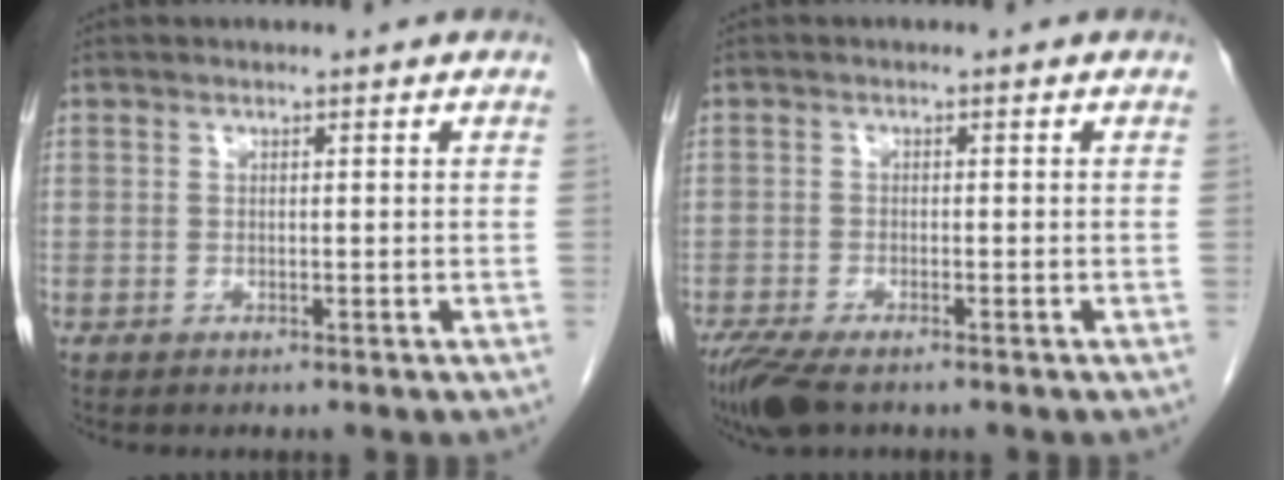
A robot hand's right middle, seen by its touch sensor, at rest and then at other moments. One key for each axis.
{"total": 6.2, "fx": -4.5, "fy": 1.8, "fz": 3.8, "tx": -0.073, "ty": -0.015, "tz": -0.080}